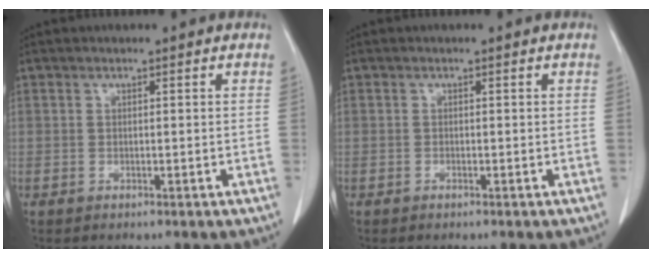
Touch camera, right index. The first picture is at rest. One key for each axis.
{"total": 0.0}